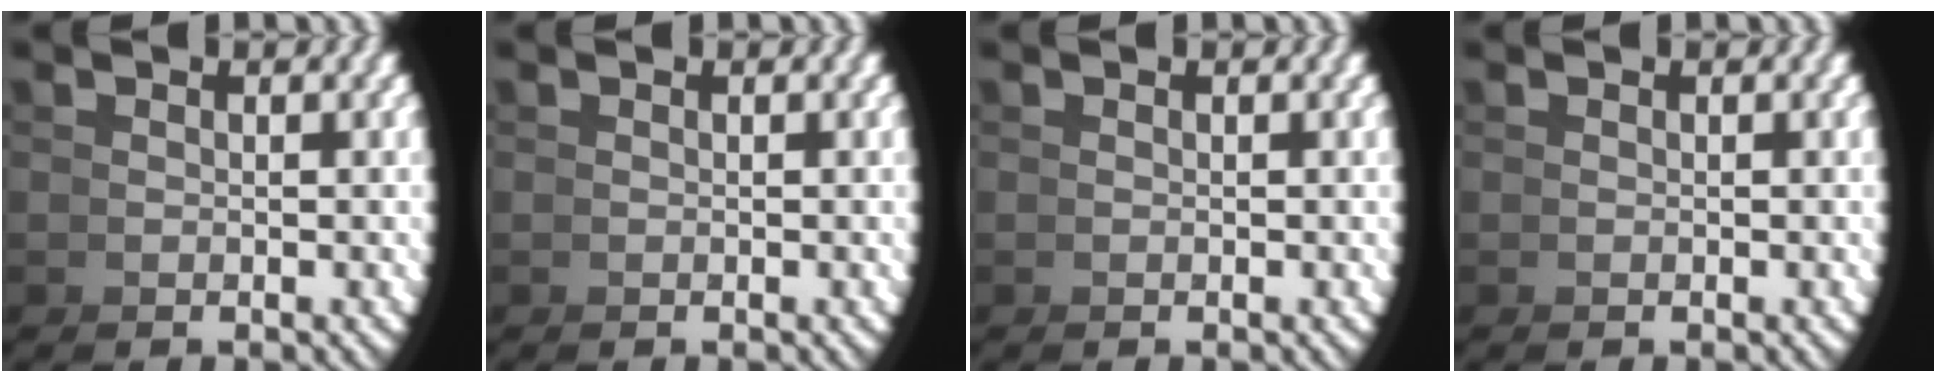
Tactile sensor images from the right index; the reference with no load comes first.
{"total": 0.0}
{"total": 0.0}
{"total": 0.0}